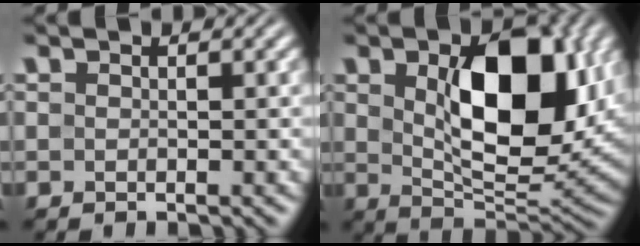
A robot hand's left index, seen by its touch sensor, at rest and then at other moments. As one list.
[{"total": 11.1, "force": [2.1, 6.1, 9.0], "torque": [-0.143, -0.009, 0.042]}]